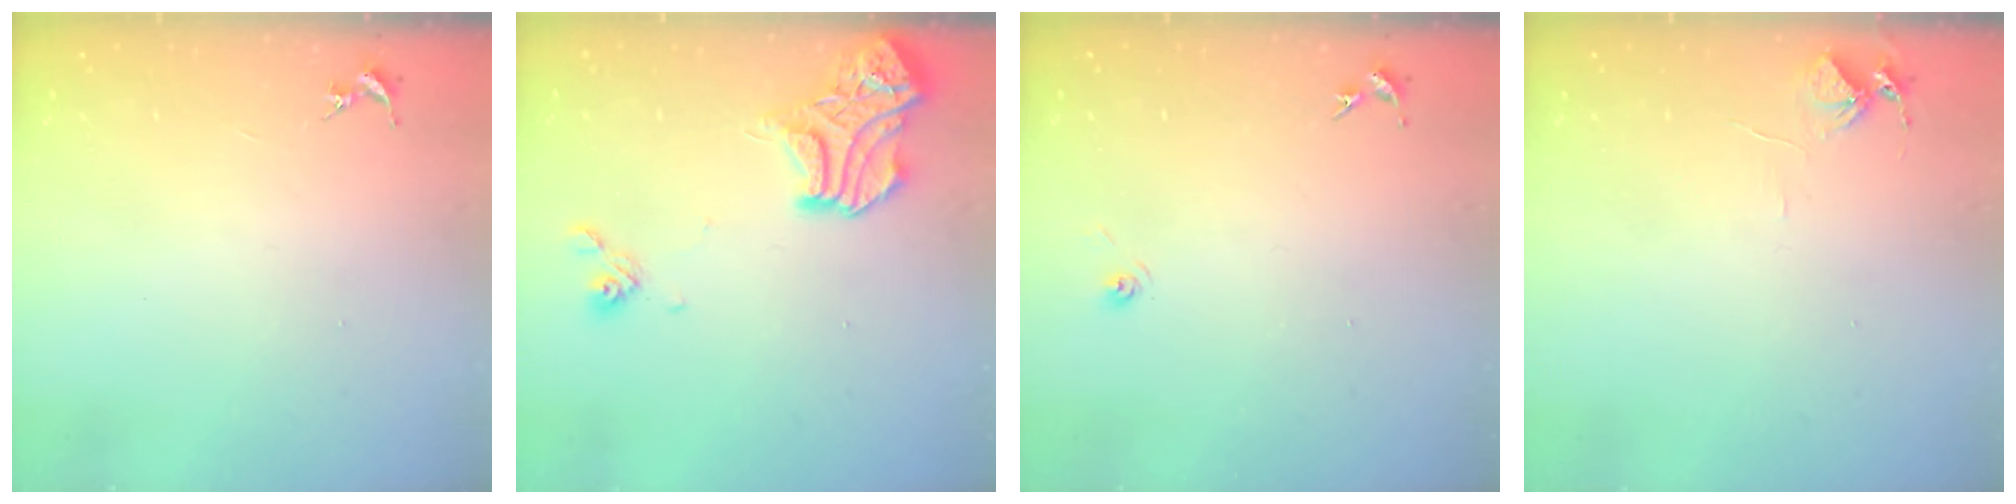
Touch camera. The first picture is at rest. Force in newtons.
{"total": 15.6, "press": 15.5, "slide": 0.7}
{"total": 3.2, "press": 2.7, "slide": 1.7}
{"total": 5.9, "press": 5.9, "slide": 0.6}